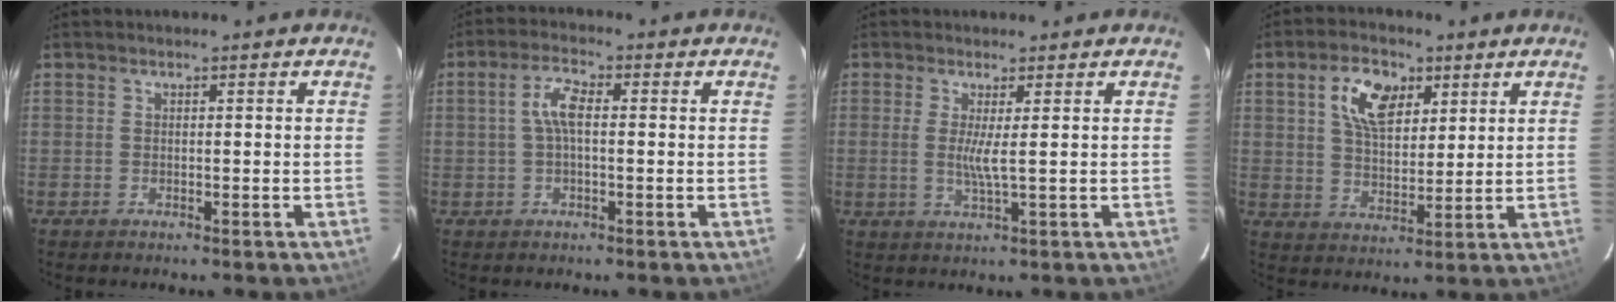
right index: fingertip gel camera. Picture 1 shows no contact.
{"total": 4.5, "force": [0.2, 1.7, 4.2], "torque": [-0.086, 0.011, 0.003]}
{"total": 3.2, "force": [0.4, -0.4, 3.1], "torque": [-0.061, -0.009, 0.004]}
{"total": 9.4, "force": [4.1, 5.4, 6.5], "torque": [-0.117, 0.017, 0.076]}